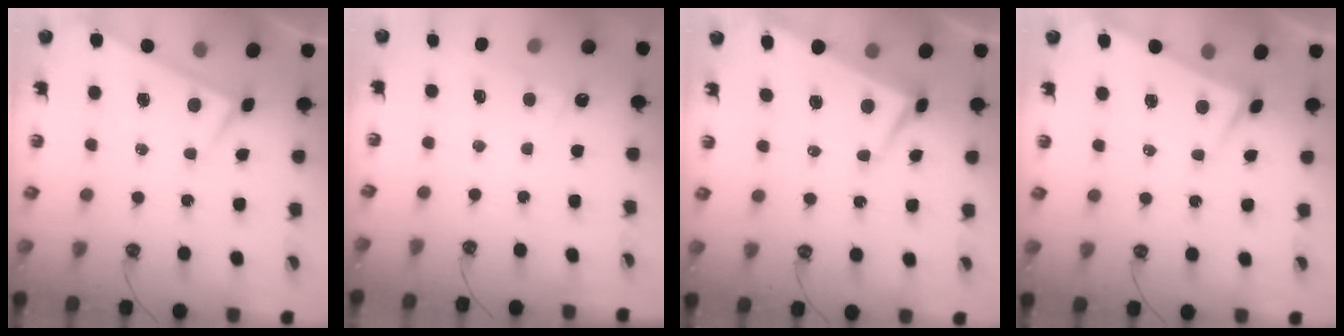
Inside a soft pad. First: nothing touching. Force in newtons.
{"total": 1.8, "press": 1.8, "slide": 0.3}
{"total": 1.6, "press": 0.8, "slide": 1.4}
{"total": 3.5, "press": 3.4, "slide": 0.3}